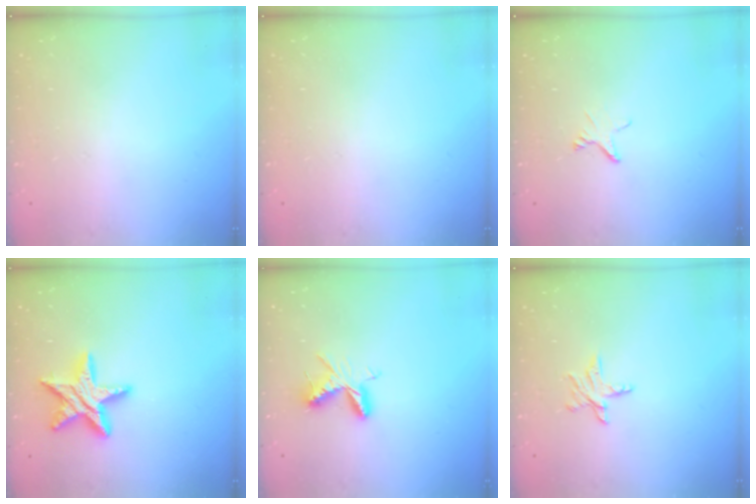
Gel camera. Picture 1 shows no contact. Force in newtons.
{"total": 0.0}
{"total": 2.3, "press": 2.3, "slide": 0.2}
{"total": 13.1, "press": 13.0, "slide": 0.8}
{"total": 6.2, "press": 6.2, "slide": 0.7}
{"total": 5.7, "press": 5.6, "slide": 0.5}